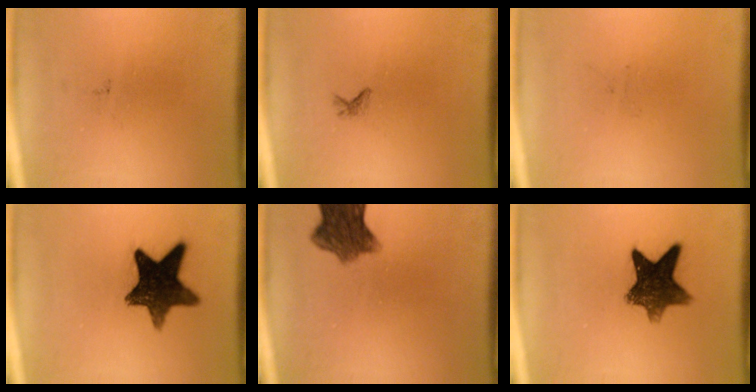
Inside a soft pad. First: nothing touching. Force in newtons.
{"total": 0.6}
{"total": 0.0}
{"total": 13.4}
{"total": 8.1}
{"total": 10.2}